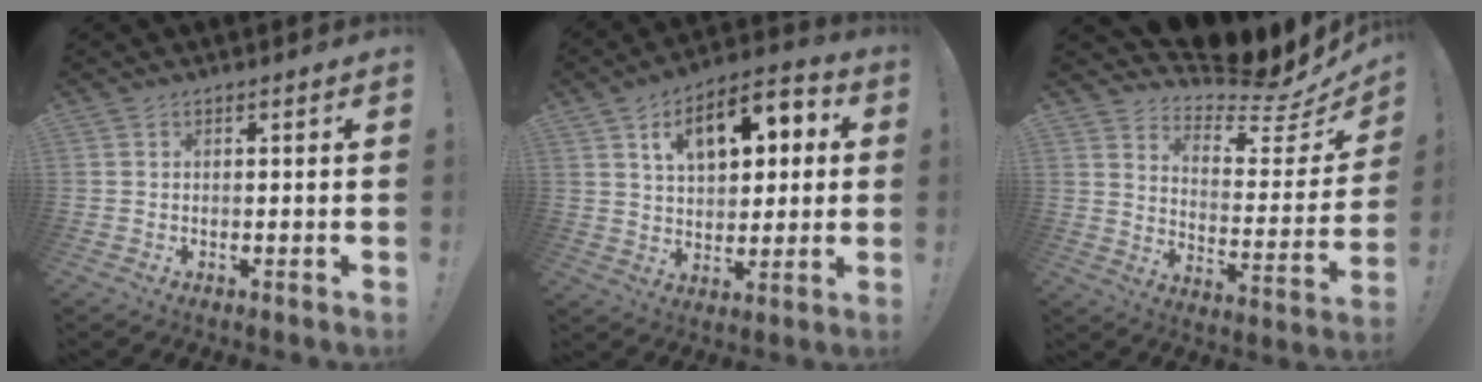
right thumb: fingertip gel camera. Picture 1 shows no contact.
{"total": 14.2, "force": [5.0, 8.8, 10.0], "torque": [-0.149, -0.007, 0.085]}
{"total": 8.3, "force": [7.5, 2.5, 2.7], "torque": [-0.026, -0.089, 0.121]}